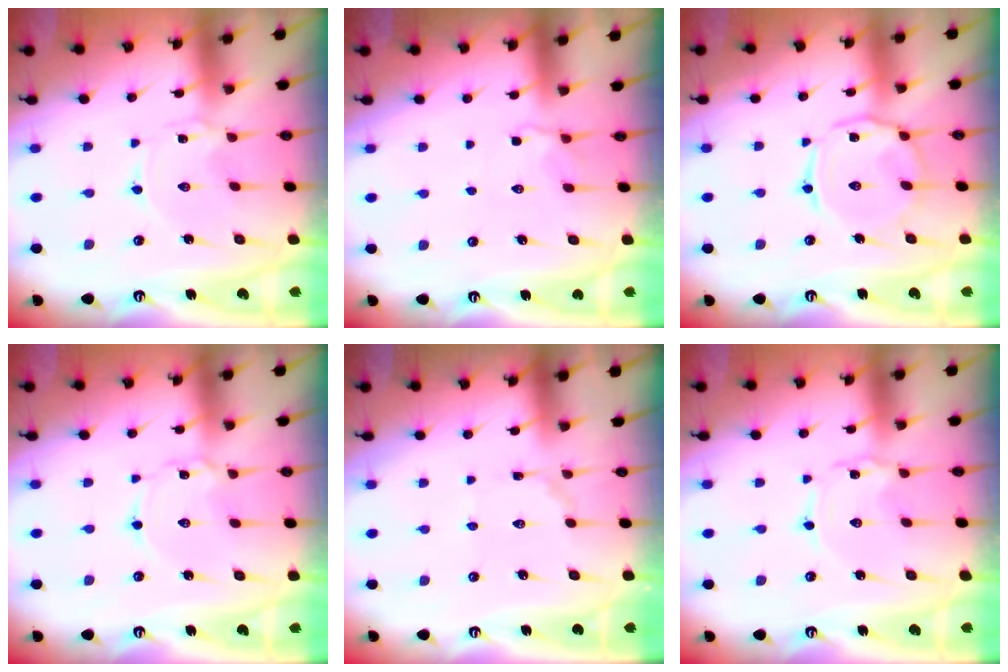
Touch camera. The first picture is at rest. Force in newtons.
{"total": 3.4, "press": 3.0, "slide": 1.7}
{"total": 8.2, "press": 8.2, "slide": 0.7}
{"total": 2.0, "press": 2.0, "slide": 0.1}
{"total": 3.0, "press": 2.9, "slide": 0.3}
{"total": 1.2, "press": 1.2, "slide": 0.1}